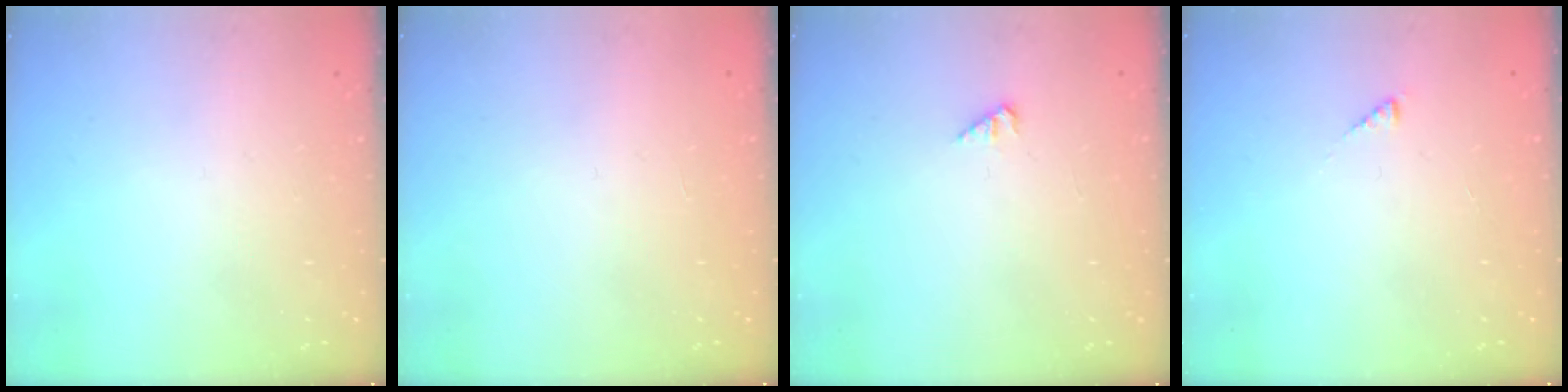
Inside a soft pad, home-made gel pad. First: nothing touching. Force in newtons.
{"total": 0.0}
{"total": 2.4, "press": 2.4, "slide": 0.2}
{"total": 2.2, "press": 2.2, "slide": 0.4}